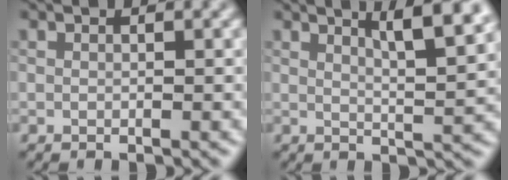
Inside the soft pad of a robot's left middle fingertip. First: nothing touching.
{"total": 6.1, "force": [3.3, 1.5, 4.9], "torque": [-0.050, 0.012, 0.044]}